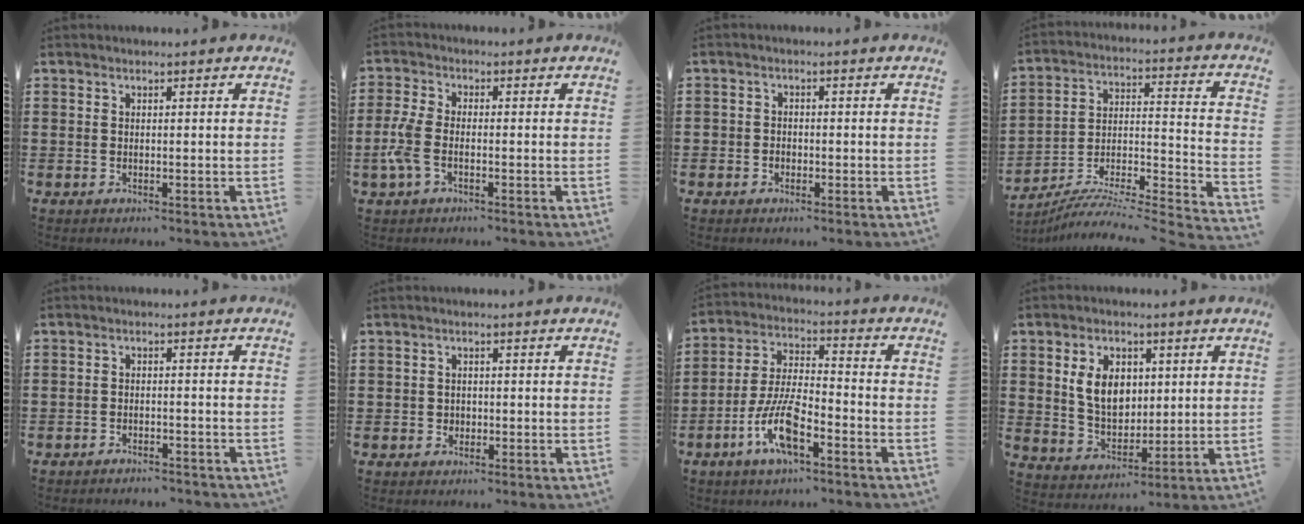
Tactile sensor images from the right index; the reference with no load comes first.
{"total": 4.4, "force": [-1.4, 2.0, 3.7], "torque": [-0.100, -0.007, -0.036]}
{"total": 1.3, "force": [-0.6, 1.1, 0.2], "torque": [-0.007, 0.002, -0.014]}
{"total": 5.5, "force": [-4.9, 0.4, 2.5], "torque": [-0.039, -0.014, -0.102]}
{"total": 1.9, "force": [-1.8, 0.4, -0.1], "torque": [-0.005, 0.004, -0.040]}
{"total": 1.2, "force": [-0.2, 1.1, 0.2], "torque": [-0.008, 0.004, -0.006]}
{"total": 9.4, "force": [-4.8, 2.9, 7.6], "torque": [-0.176, -0.008, -0.091]}
{"total": 7.4, "force": [1.6, 5.1, 5.2], "torque": [-0.106, 0.007, 0.024]}